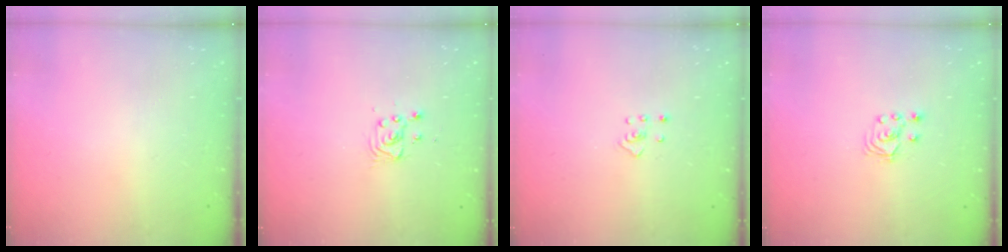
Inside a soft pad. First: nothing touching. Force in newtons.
{"total": 2.8, "press": 2.8, "slide": 0.4}
{"total": 2.4, "press": 2.3, "slide": 0.4}
{"total": 2.8, "press": 2.7, "slide": 0.7}